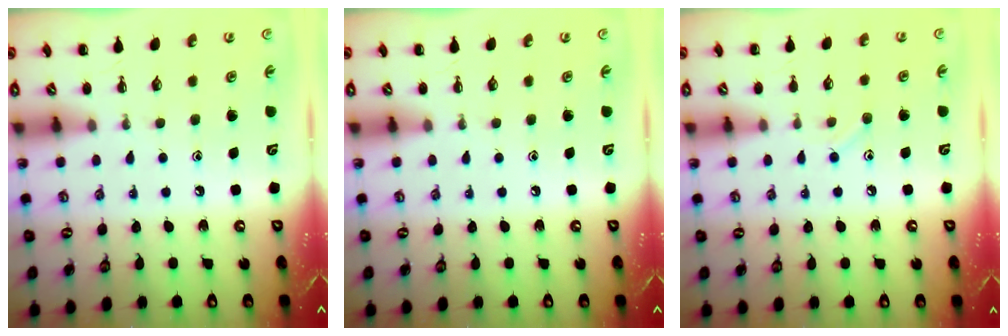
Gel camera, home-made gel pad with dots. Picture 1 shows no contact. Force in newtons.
{"total": 0.0}
{"total": 5.8, "press": 5.5, "slide": 1.9}